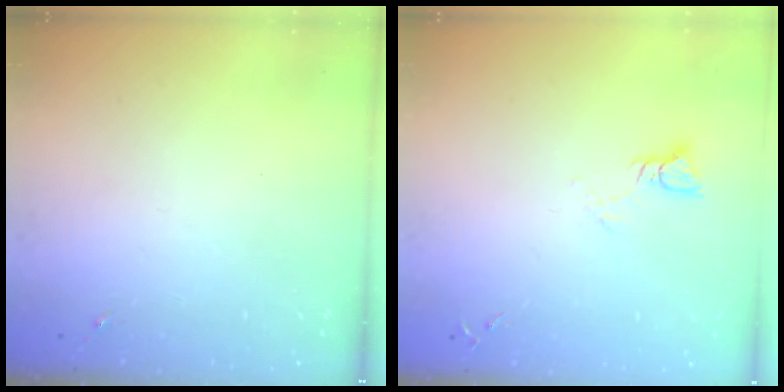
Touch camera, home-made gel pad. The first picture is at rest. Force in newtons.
{"total": 3.5, "press": 3.5, "slide": 0.3}